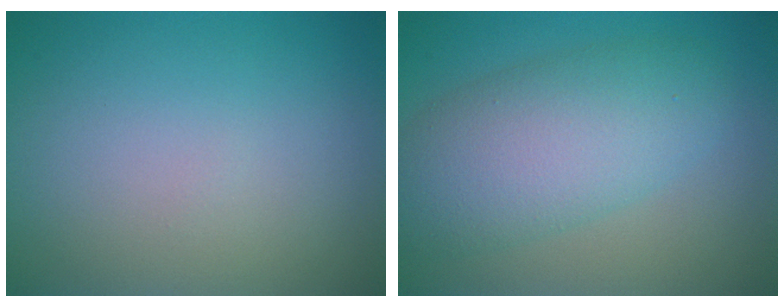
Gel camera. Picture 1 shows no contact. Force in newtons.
{"total": 6.8, "press": 6.8, "slide": 0.2}